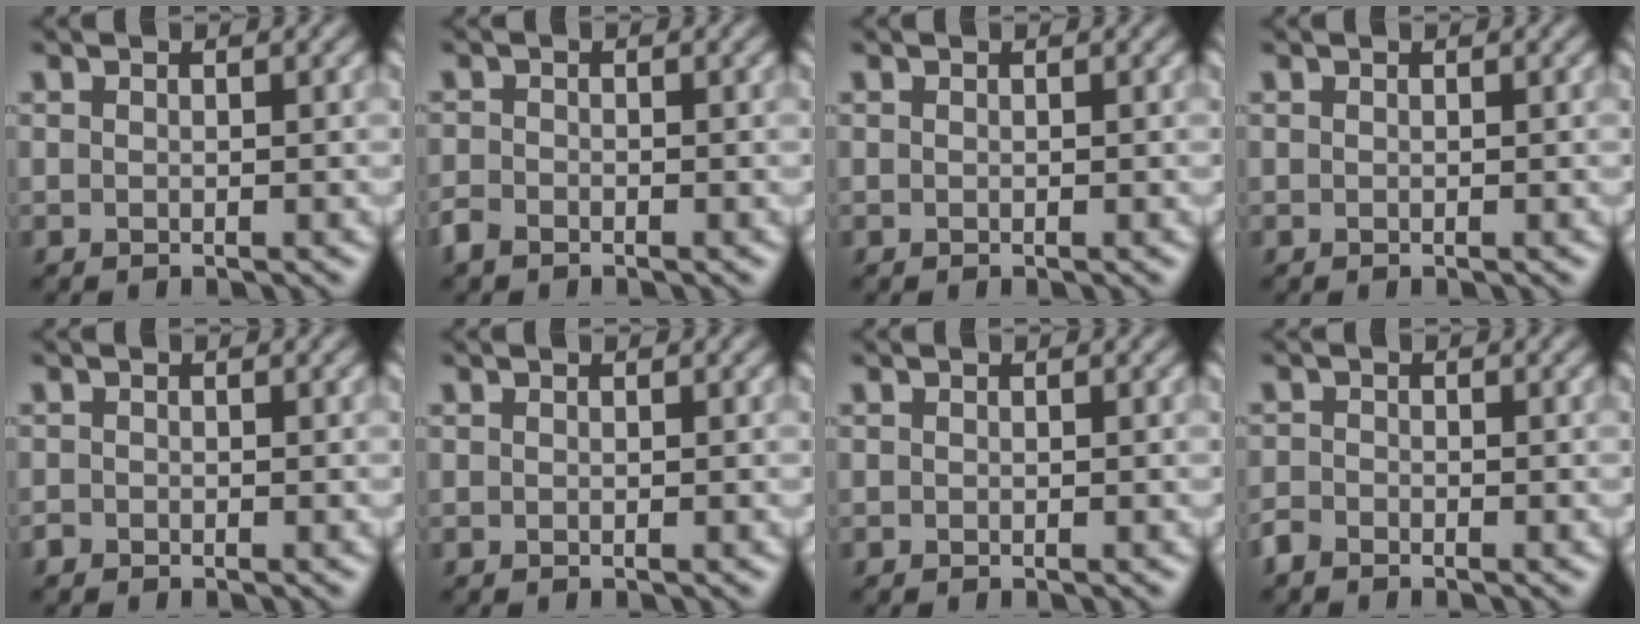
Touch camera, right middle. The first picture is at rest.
{"total": 1.5, "force": [-1.1, 0.8, 0.5], "torque": [-0.009, -0.001, -0.028]}
{"total": 0.0}
{"total": 0.0}
{"total": 0.5, "force": [-0.4, 0.3, 0.0], "torque": [0.002, -0.004, -0.008]}
{"total": 0.0}
{"total": 0.0}
{"total": 1.3, "force": [-1.1, 0.6, 0.3], "torque": [-0.003, 0.001, -0.027]}